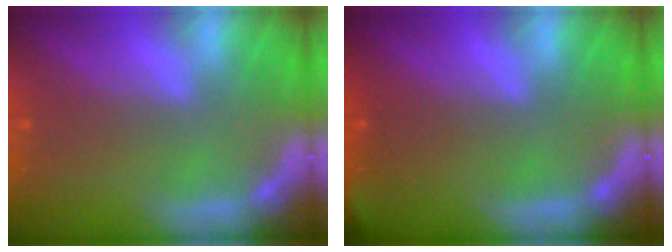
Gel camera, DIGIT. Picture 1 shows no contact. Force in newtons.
{"total": 1.4}